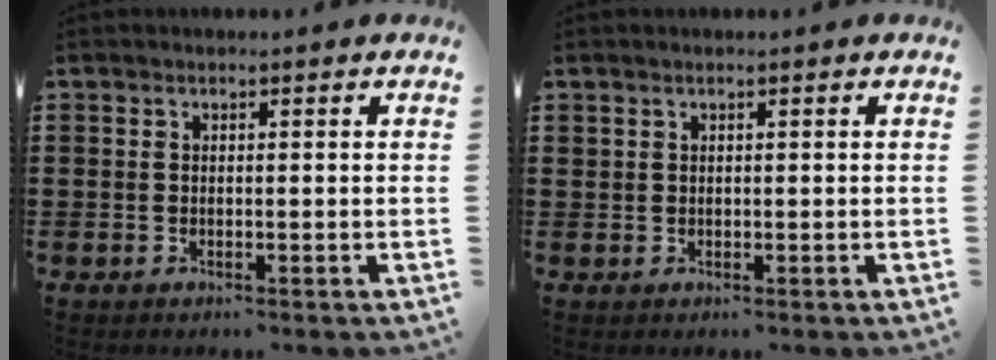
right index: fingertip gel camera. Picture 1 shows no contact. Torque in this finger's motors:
{"motor_torque": [0.32, 0.16, 0.00, 0.00]}